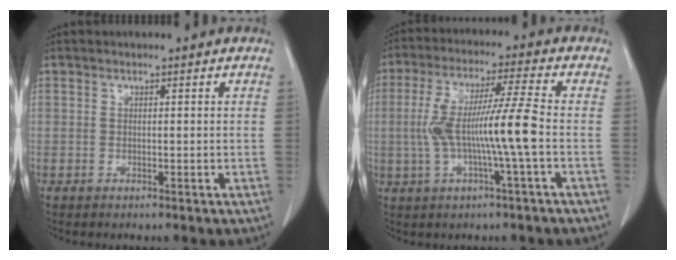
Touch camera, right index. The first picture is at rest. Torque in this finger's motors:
{"motor_torque": [1.57, -0.29, 0.88, 0.21]}